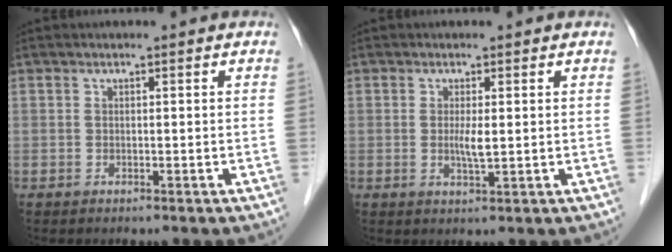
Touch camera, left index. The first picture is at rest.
{"total": 2.2, "force": [-0.3, 0.2, 2.2], "torque": [-0.046, -0.010, -0.004]}